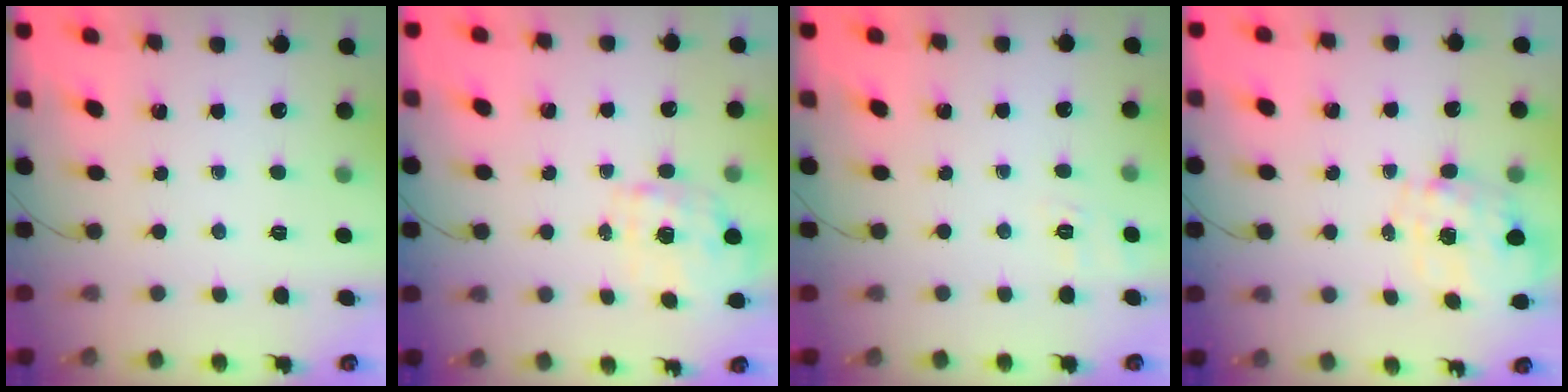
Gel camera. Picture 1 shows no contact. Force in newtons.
{"total": 1.7, "press": 1.6, "slide": 0.5}
{"total": 2.5, "press": 1.6, "slide": 1.9}
{"total": 1.1, "press": 1.0, "slide": 0.5}